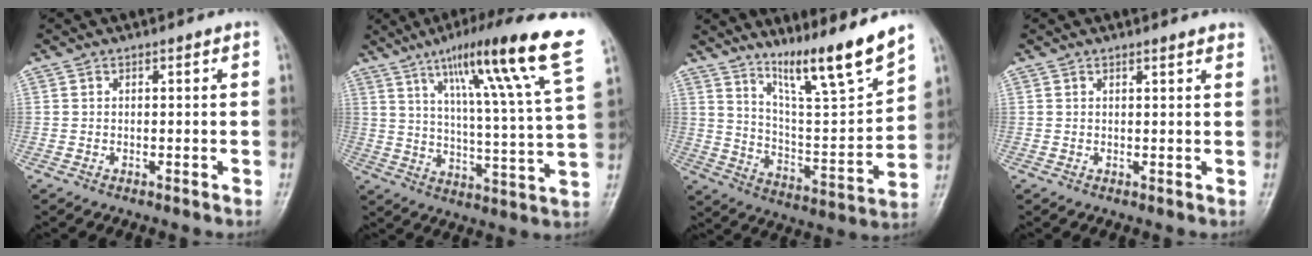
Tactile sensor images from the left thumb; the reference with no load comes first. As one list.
[{"total": 21.2, "force": [12.0, 1.2, 17.3], "torque": [-0.251, -0.039, 0.175]}, {"total": 15.1, "force": [11.8, 0.6, 9.4], "torque": [-0.135, -0.080, 0.209]}, {"total": 1.9, "force": [1.7, 0.2, 0.9], "torque": [-0.006, -0.005, 0.019]}]